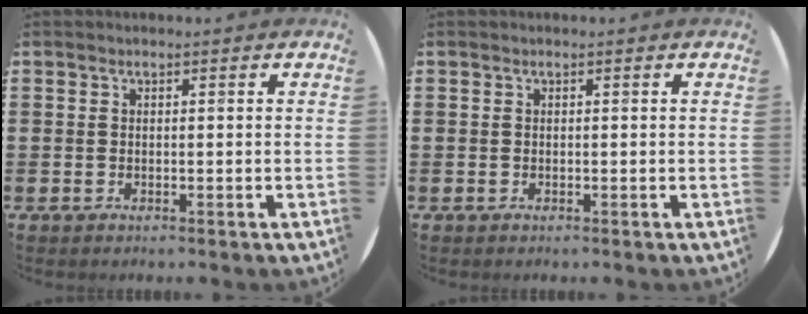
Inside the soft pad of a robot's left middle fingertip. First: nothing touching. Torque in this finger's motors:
{"motor_torque": [-0.25, -0.14, 0.00, -0.01]}